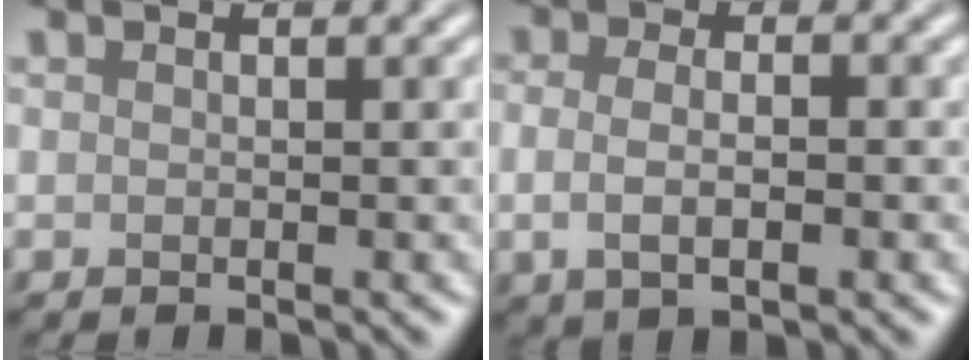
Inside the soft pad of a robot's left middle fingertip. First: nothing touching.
{"total": 3.7, "force": [-0.4, 1.8, 3.3], "torque": [-0.056, -0.004, -0.009]}